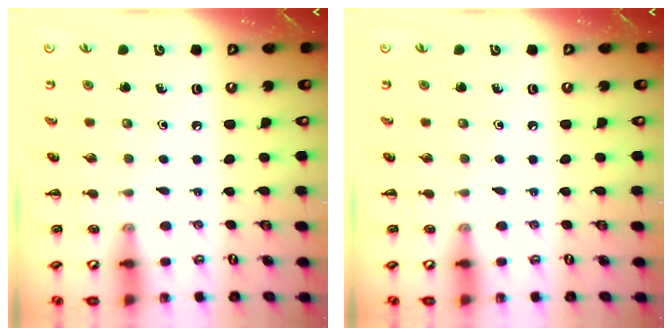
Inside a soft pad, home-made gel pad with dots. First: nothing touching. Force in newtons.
{"total": 0.0}